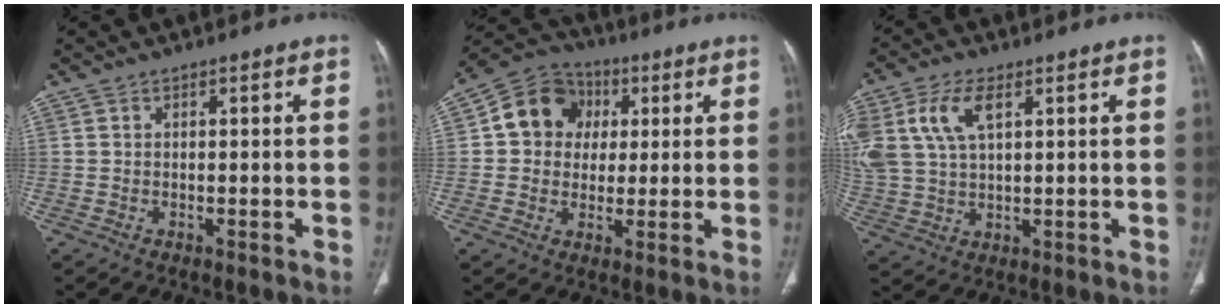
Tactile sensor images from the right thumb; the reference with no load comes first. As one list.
[{"total": 11.5, "force": [2.1, 10.1, 5.1], "torque": [-0.057, 0.012, 0.024]}, {"total": 11.4, "force": [4.4, 5.9, 8.7], "torque": [-0.202, 0.005, 0.092]}]